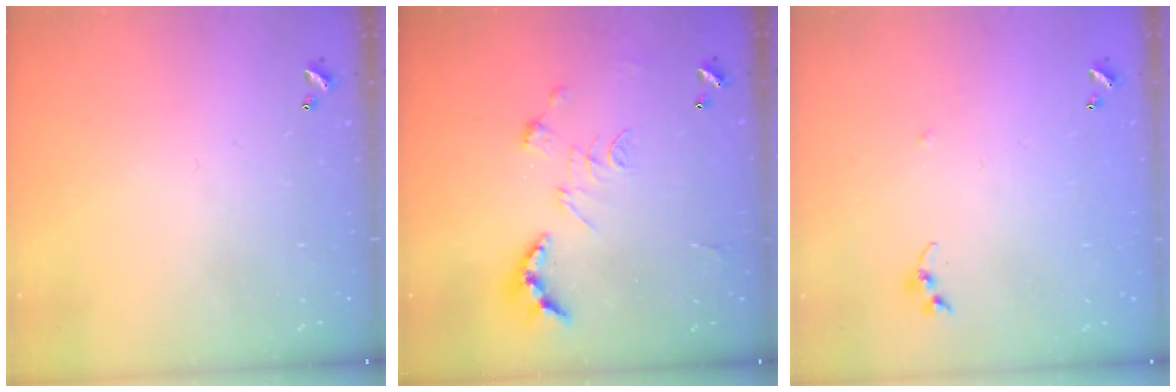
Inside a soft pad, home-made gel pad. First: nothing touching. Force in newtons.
{"total": 2.5, "press": 2.0, "slide": 1.5}
{"total": 5.0, "press": 5.0, "slide": 0.6}